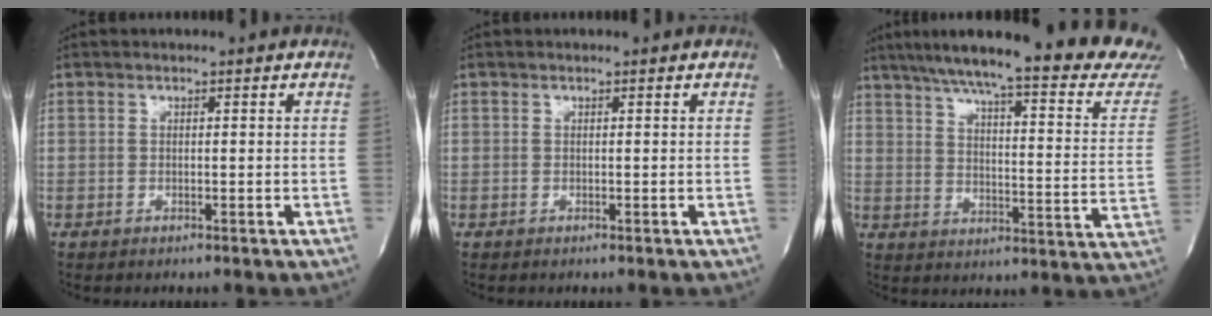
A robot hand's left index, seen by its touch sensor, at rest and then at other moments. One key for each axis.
{"total": 0.0}
{"total": 28.0, "fx": 24.5, "fy": 1.4, "fz": 13.4, "tx": -0.208, "ty": -0.076, "tz": 0.305}